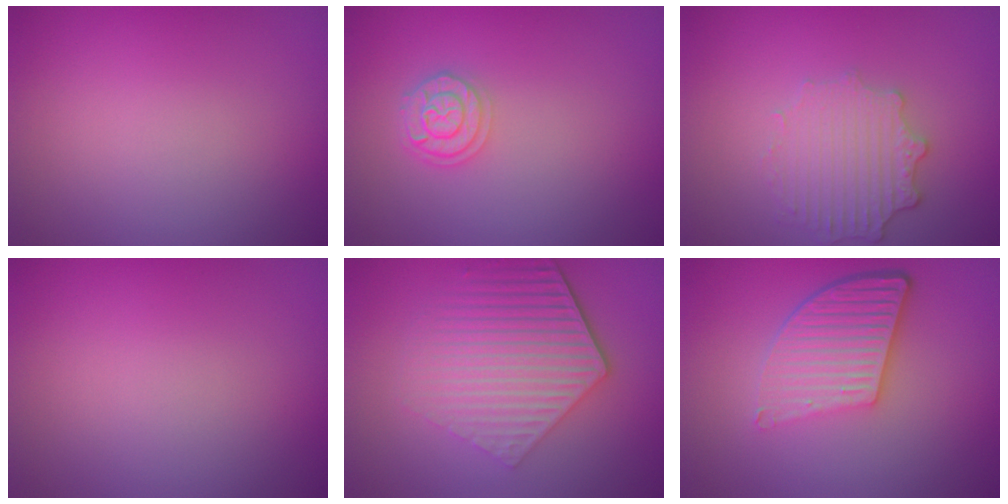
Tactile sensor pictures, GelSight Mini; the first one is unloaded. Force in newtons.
{"total": 2.6, "press": 2.4, "slide": 1.0}
{"total": 3.3, "press": 2.8, "slide": 1.7}
{"total": 0.0}
{"total": 6.3, "press": 4.6, "slide": 4.4}
{"total": 5.6, "press": 3.9, "slide": 4.0}